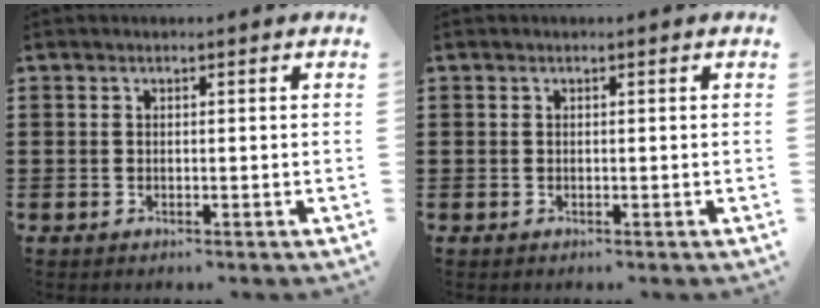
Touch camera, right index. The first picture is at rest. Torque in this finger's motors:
{"motor_torque": [0.00, 0.00, 0.00, 0.00]}